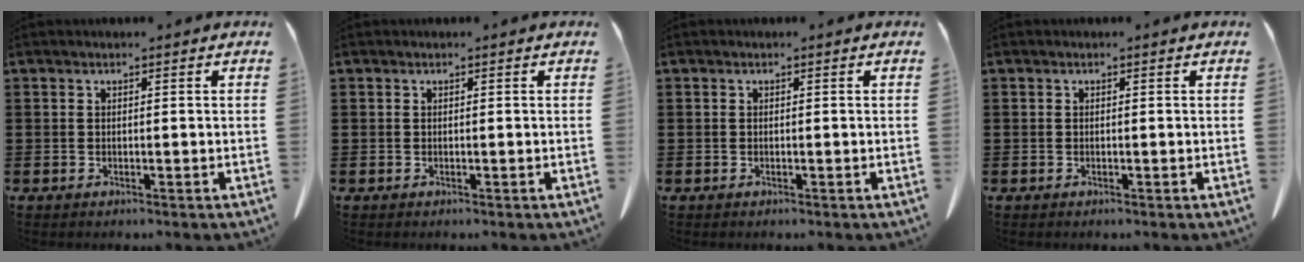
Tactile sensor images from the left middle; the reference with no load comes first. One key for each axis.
{"total": 0.0}
{"total": 0.0}
{"total": 0.0}